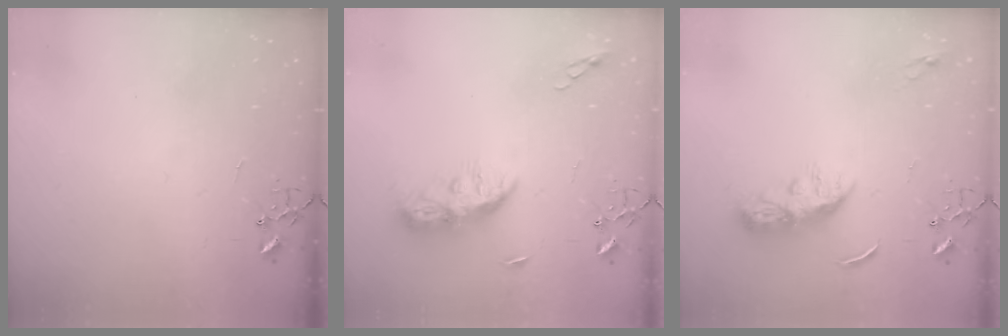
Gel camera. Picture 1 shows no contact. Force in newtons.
{"total": 10.0, "press": 10.0, "slide": 0.6}
{"total": 8.4, "press": 8.4, "slide": 0.4}